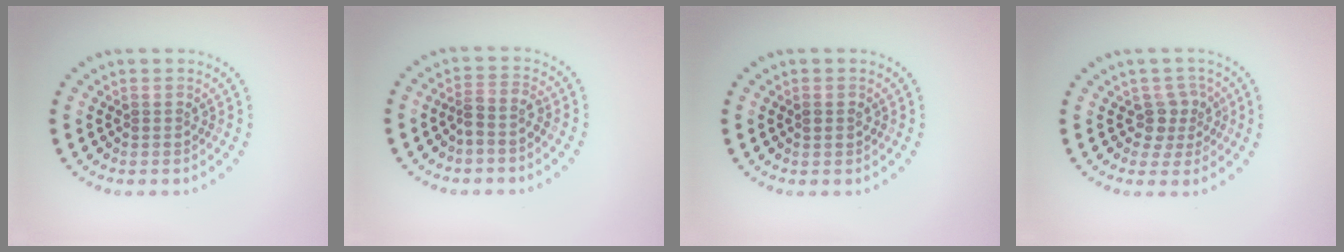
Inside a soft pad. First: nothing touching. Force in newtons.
{"total": 1.9, "press": 1.5, "slide": 1.2}
{"total": 0.9, "press": 0.9, "slide": 0.1}
{"total": 2.2, "press": 1.8, "slide": 1.3}